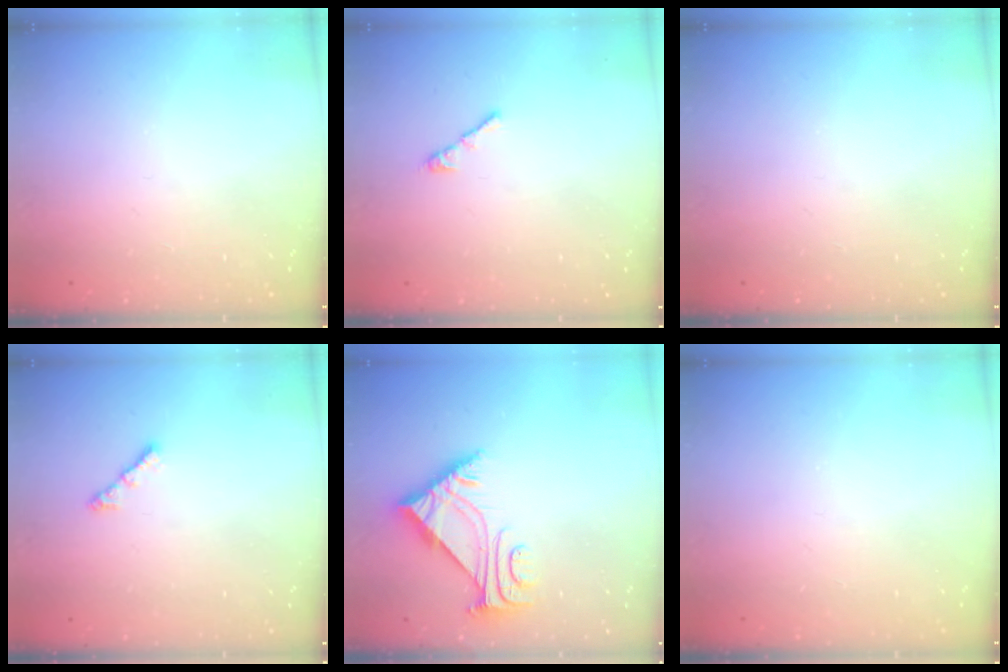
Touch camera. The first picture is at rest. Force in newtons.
{"total": 3.0, "press": 2.9, "slide": 0.8}
{"total": 0.0}
{"total": 3.0, "press": 2.9, "slide": 0.6}
{"total": 6.2, "press": 6.2, "slide": 0.7}
{"total": 0.0}